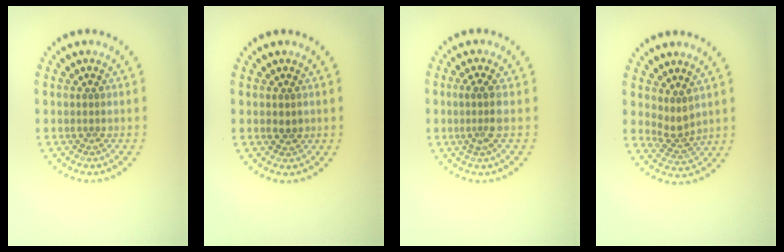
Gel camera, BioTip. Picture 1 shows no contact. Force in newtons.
{"total": 1.0, "press": 1.0, "slide": 0.2}
{"total": 2.1, "press": 1.7, "slide": 1.3}
{"total": 2.2, "press": 1.5, "slide": 1.5}